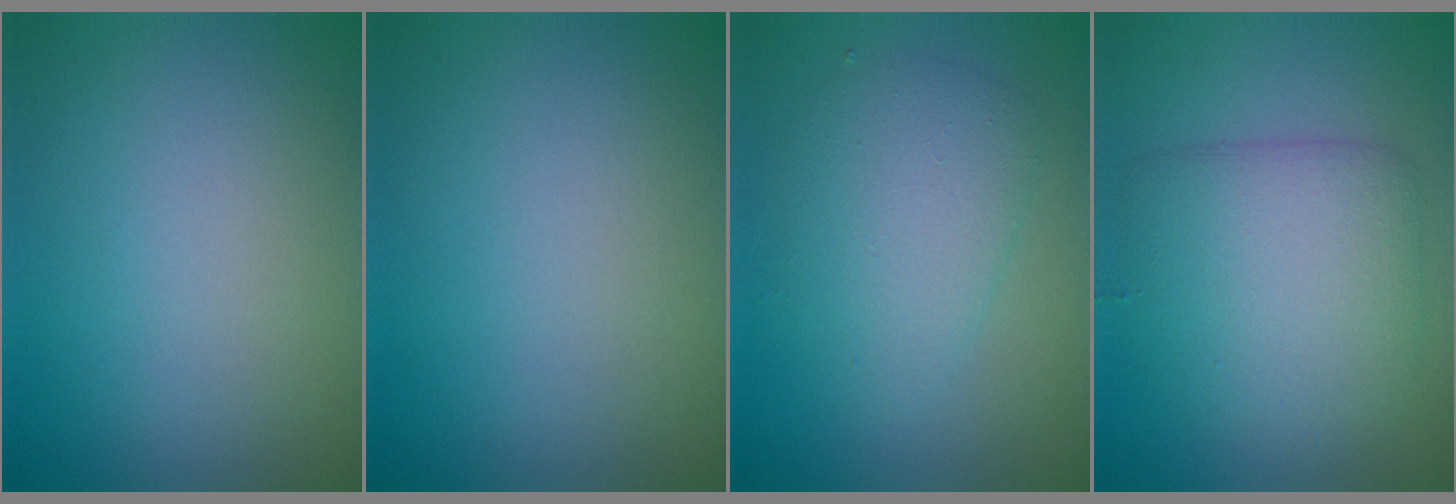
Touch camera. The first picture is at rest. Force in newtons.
{"total": 0.0}
{"total": 3.8, "press": 3.8, "slide": 0.1}
{"total": 6.2, "press": 6.2, "slide": 0.2}